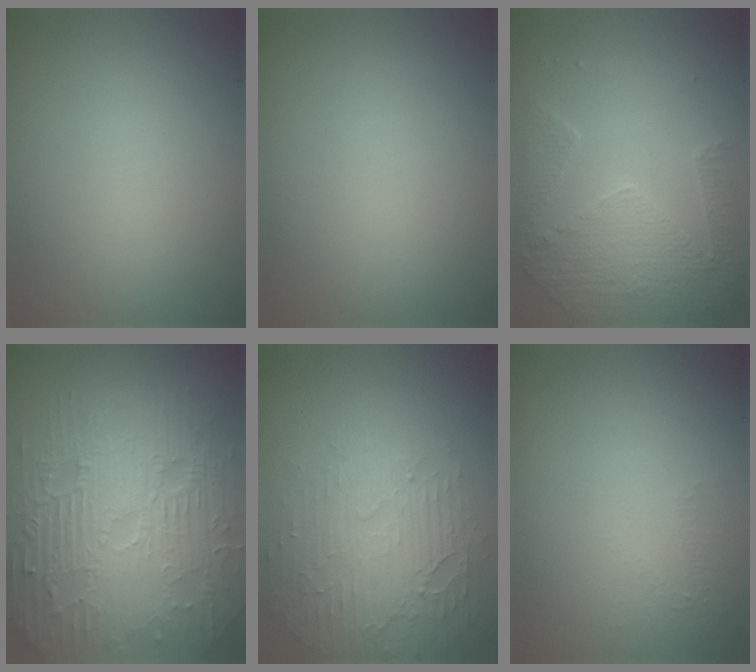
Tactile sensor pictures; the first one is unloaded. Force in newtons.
{"total": 0.0}
{"total": 4.1, "press": 3.4, "slide": 2.2}
{"total": 11.4, "press": 7.4, "slide": 8.7}
{"total": 5.7, "press": 3.3, "slide": 4.7}
{"total": 0.5, "press": 0.2, "slide": 0.5}